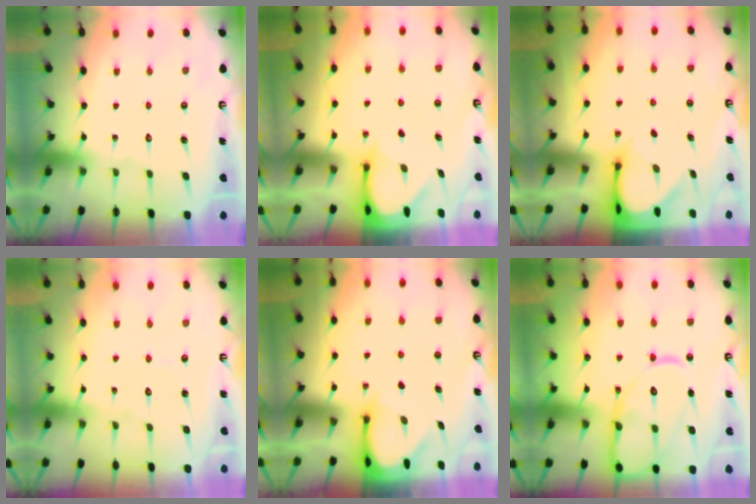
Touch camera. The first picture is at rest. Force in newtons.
{"total": 3.3, "press": 3.2, "slide": 0.3}
{"total": 4.5, "press": 4.4, "slide": 0.5}
{"total": 2.8, "press": 2.8, "slide": 0.3}
{"total": 3.4, "press": 3.4, "slide": 0.3}
{"total": 16.4, "press": 16.3, "slide": 1.8}